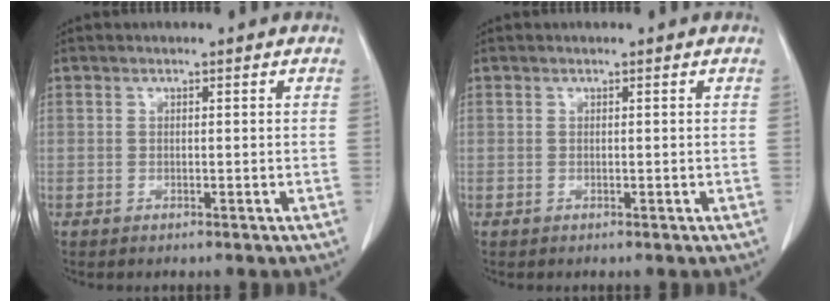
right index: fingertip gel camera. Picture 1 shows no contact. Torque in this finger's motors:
{"motor_torque": [0.00, 0.00, 0.00, 0.00]}